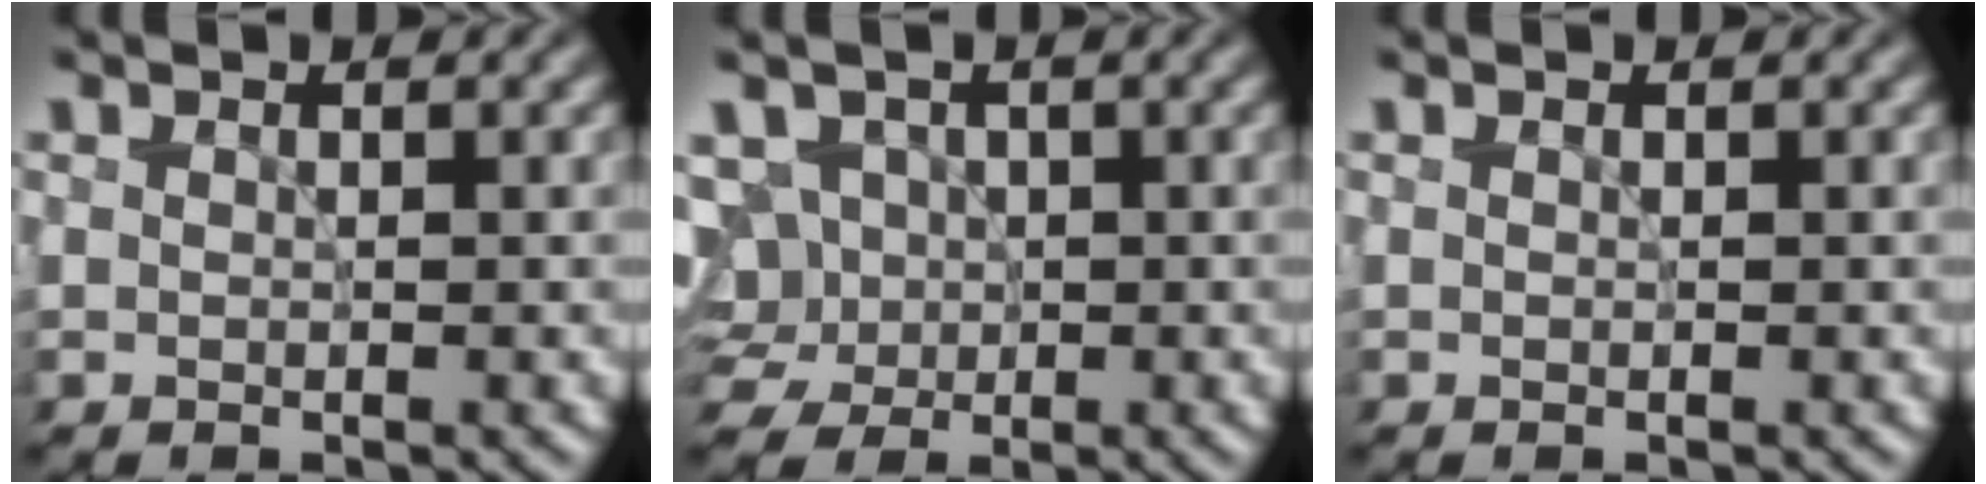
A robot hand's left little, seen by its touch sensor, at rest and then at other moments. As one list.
[{"total": 6.5, "force": [0.8, 5.8, 3.0], "torque": [-0.059, 0.033, -0.009]}, {"total": 0.0}]